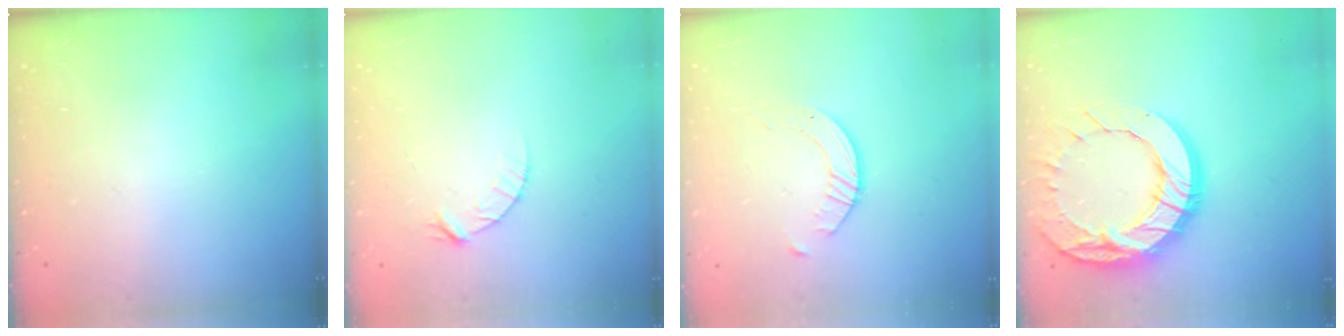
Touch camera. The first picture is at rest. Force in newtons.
{"total": 4.4, "press": 4.4, "slide": 0.4}
{"total": 2.6, "press": 2.6, "slide": 0.3}
{"total": 20.9, "press": 20.8, "slide": 1.9}